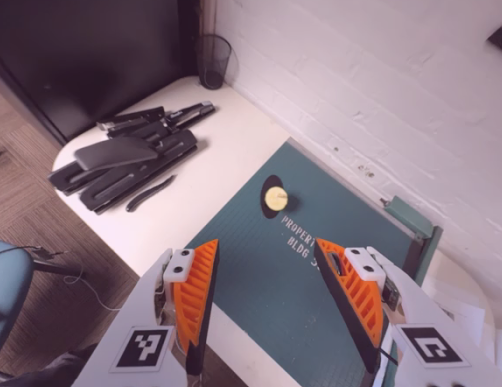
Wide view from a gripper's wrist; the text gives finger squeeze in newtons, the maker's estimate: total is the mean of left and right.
{"total": 0.0}